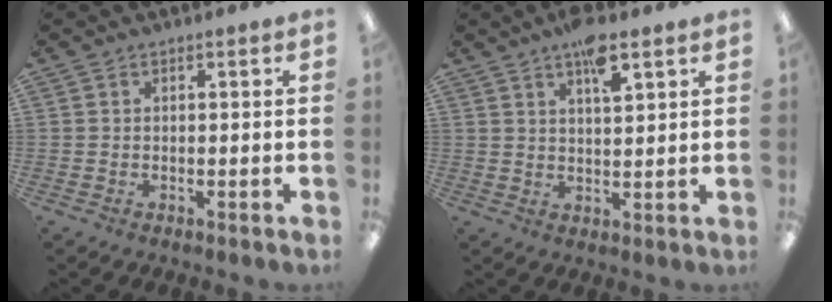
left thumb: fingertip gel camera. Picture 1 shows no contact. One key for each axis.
{"total": 6.8, "fx": 4.6, "fy": 1.9, "fz": 4.7, "tx": -0.071, "ty": -0.023, "tz": 0.073}